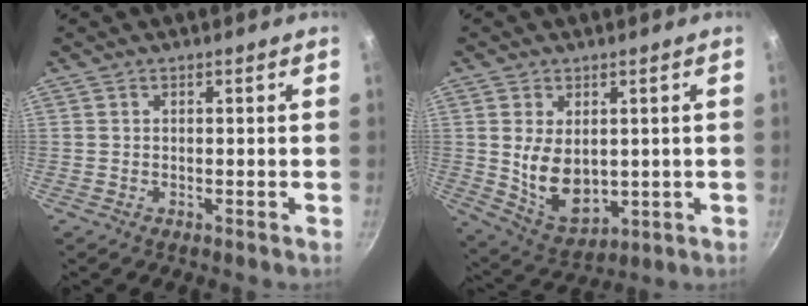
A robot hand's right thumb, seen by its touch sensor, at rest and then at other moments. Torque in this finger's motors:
{"motor_torque": [-0.27, 0.91, 0.86, 0.46, 0.09]}